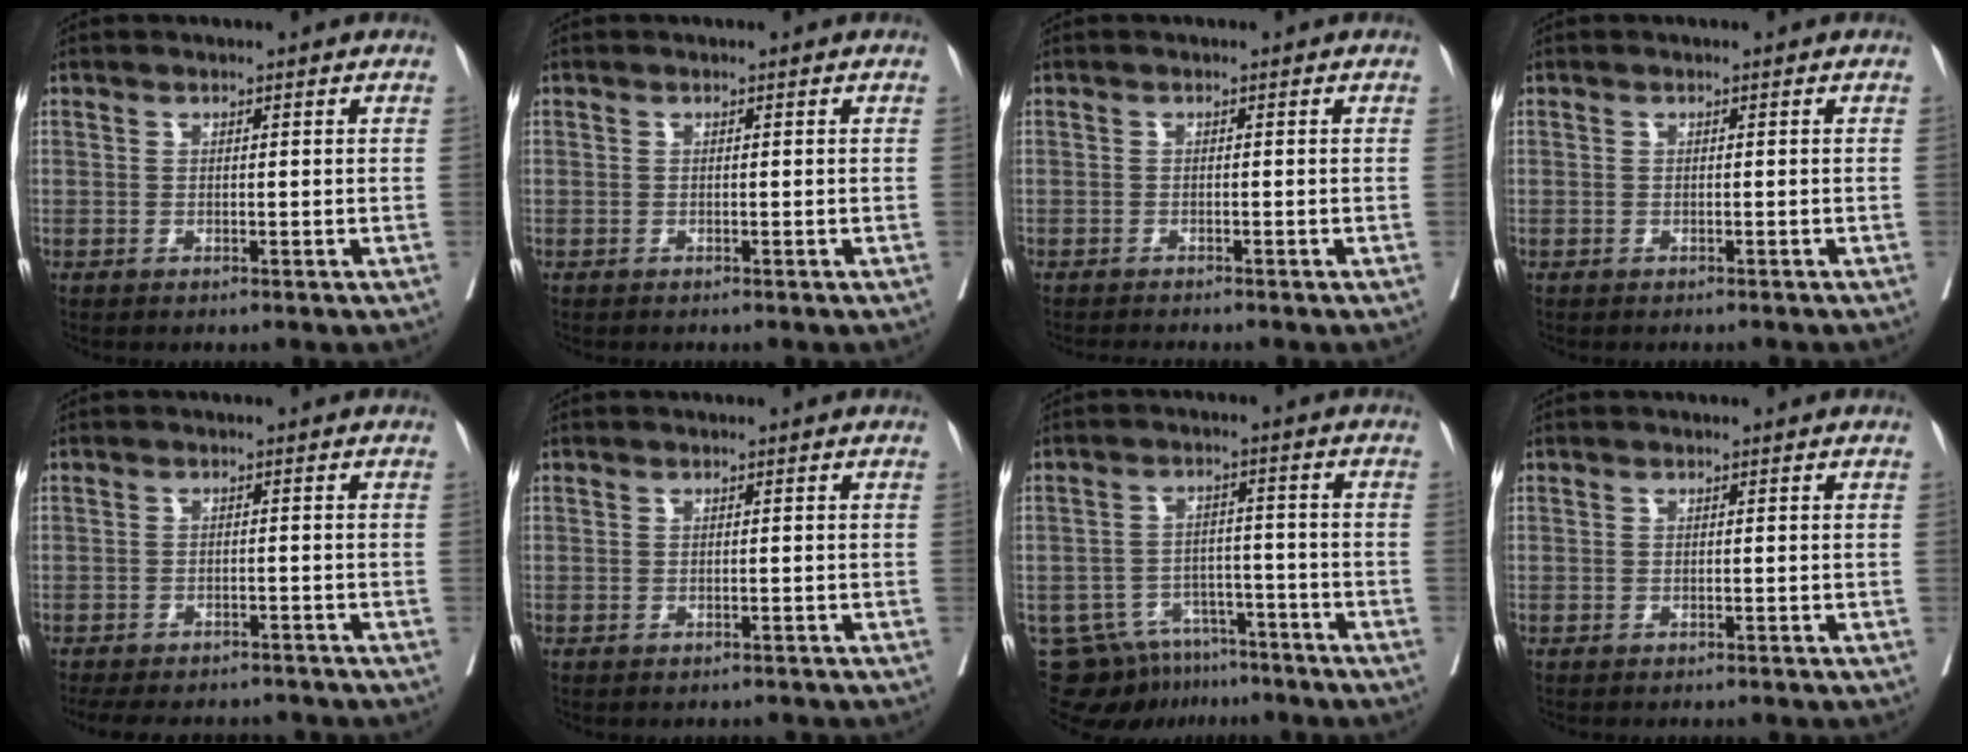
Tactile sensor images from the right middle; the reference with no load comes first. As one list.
[{"total": 0.0}, {"total": 4.0, "force": [-3.7, 0.0, 1.7], "torque": [-0.020, -0.006, -0.054]}, {"total": 1.5, "force": [-1.4, 0.3, 0.4], "torque": [-0.007, -0.002, -0.020]}, {"total": 12.6, "force": [-11.2, 4.0, 3.9], "torque": [-0.076, 0.002, -0.144]}, {"total": 1.4, "force": [-1.4, 0.4, 0.0], "torque": [-0.001, -0.002, -0.021]}, {"total": 11.3, "force": [-9.3, 5.9, 2.6], "torque": [-0.036, 0.018, -0.131]}, {"total": 2.2, "force": [-2.1, 0.4, 0.6], "torque": [-0.008, -0.003, -0.028]}]